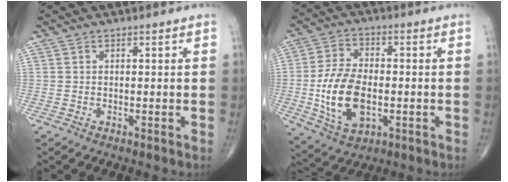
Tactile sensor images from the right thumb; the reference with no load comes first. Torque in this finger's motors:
{"motor_torque": [-0.18, 0.73, 1.13, -0.18, 0.13]}